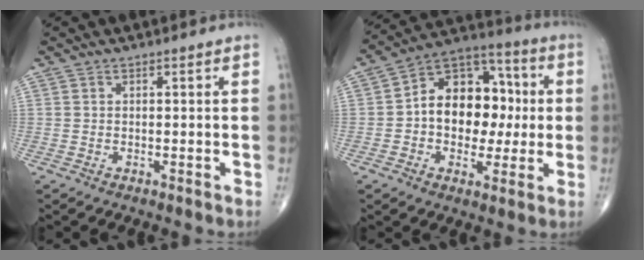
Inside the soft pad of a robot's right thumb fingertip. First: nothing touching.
{"total": 16.6, "force": [0.4, 11.7, 11.7], "torque": [-0.128, 0.035, -0.002]}